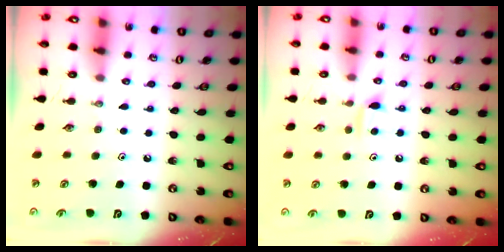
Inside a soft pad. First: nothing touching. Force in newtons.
{"total": 4.2, "press": 4.2, "slide": 0.6}